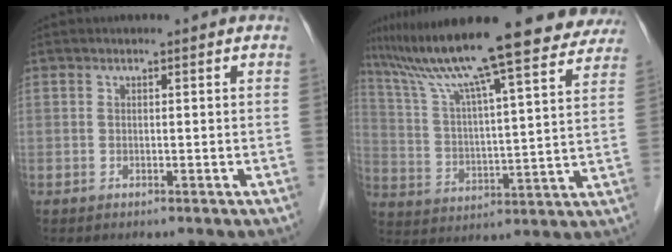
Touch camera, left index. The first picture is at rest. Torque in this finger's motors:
{"motor_torque": [0.11, -1.11, 0.39, 0.21]}